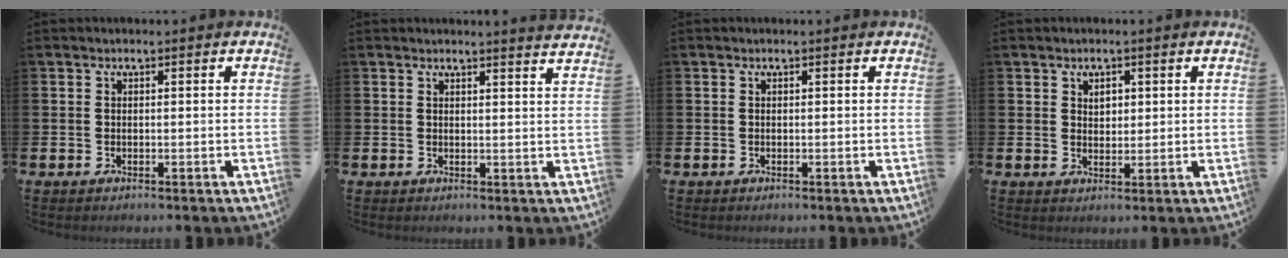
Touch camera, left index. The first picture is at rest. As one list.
[{"total": 2.1, "force": [2.1, -0.4, -0.2], "torque": [0.011, -0.018, 0.035]}, {"total": 0.0}, {"total": 1.8, "force": [1.2, 1.1, 0.7], "torque": [0.002, -0.001, 0.019]}]